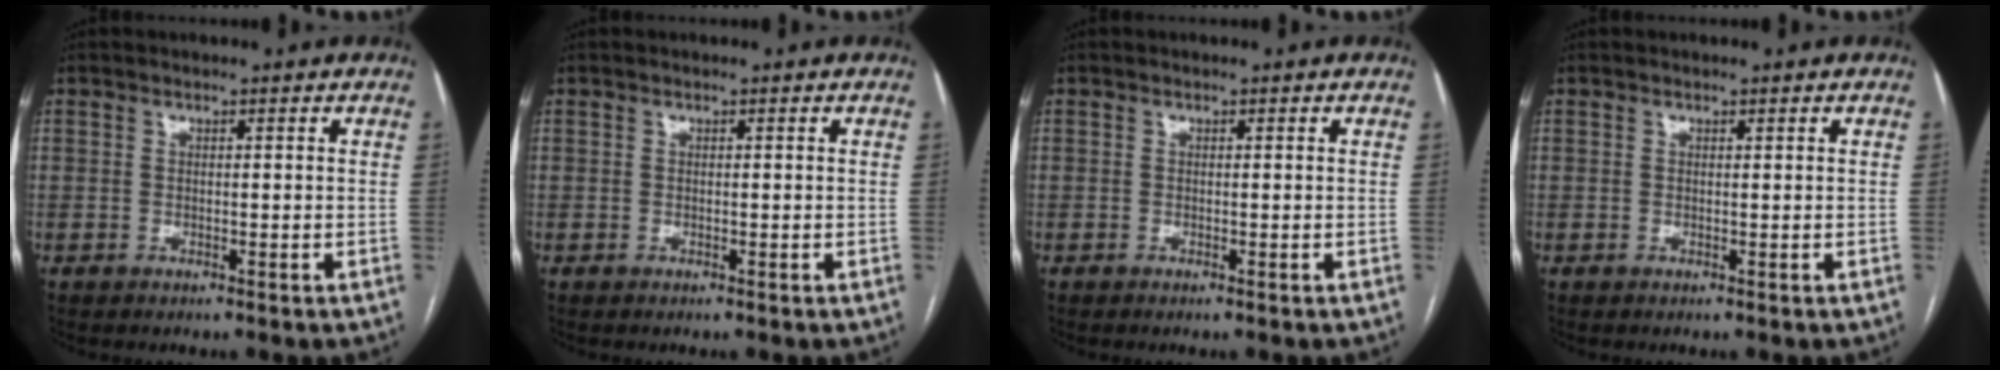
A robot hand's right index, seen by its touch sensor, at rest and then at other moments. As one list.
[{"total": 0.0}, {"total": 0.0}, {"total": 0.0}]